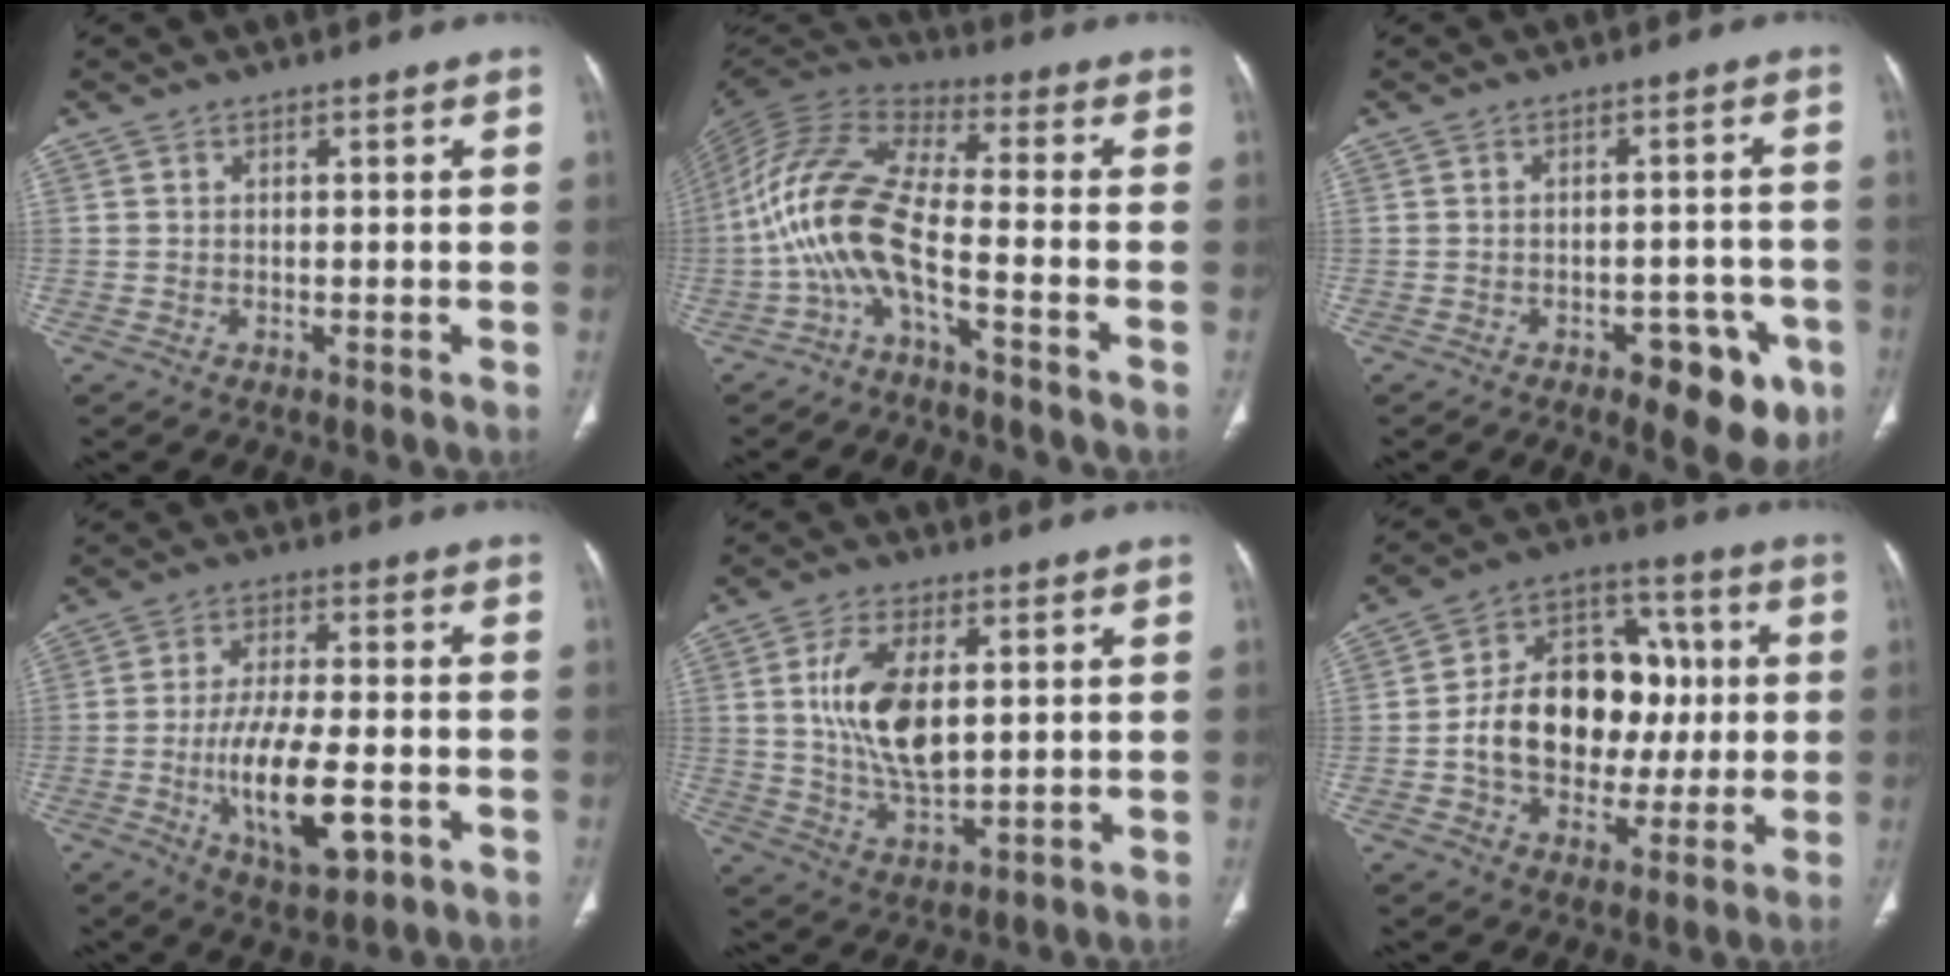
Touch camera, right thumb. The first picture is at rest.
{"total": 12.3, "force": [-4.7, 3.1, 10.9], "torque": [-0.247, 0.072, -0.106]}
{"total": 10.1, "force": [-4.9, 5.1, 7.2], "torque": [-0.052, 0.022, -0.057]}
{"total": 13.2, "force": [-4.0, 5.3, 11.4], "torque": [-0.192, 0.011, -0.062]}
{"total": 12.3, "force": [2.3, 6.3, 10.4], "torque": [-0.192, -0.016, 0.048]}
{"total": 19.5, "force": [-0.3, 14.3, 13.3], "torque": [-0.173, 0.040, 0.002]}